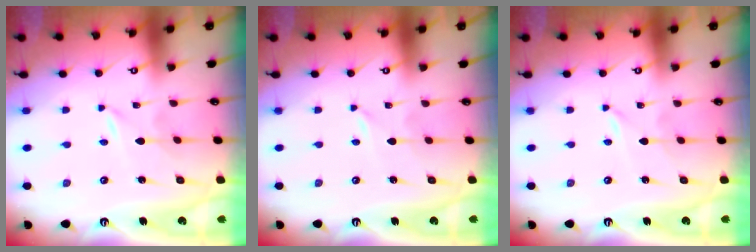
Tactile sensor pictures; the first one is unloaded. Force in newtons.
{"total": 0.0}
{"total": 0.0}